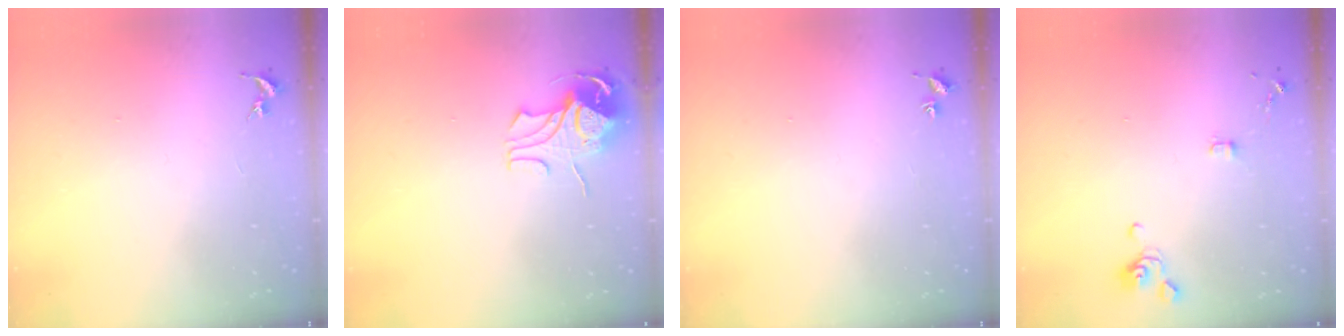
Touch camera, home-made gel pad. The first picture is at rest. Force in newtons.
{"total": 8.5, "press": 8.4, "slide": 0.8}
{"total": 1.8, "press": 1.8, "slide": 0.2}
{"total": 4.1, "press": 4.0, "slide": 0.7}